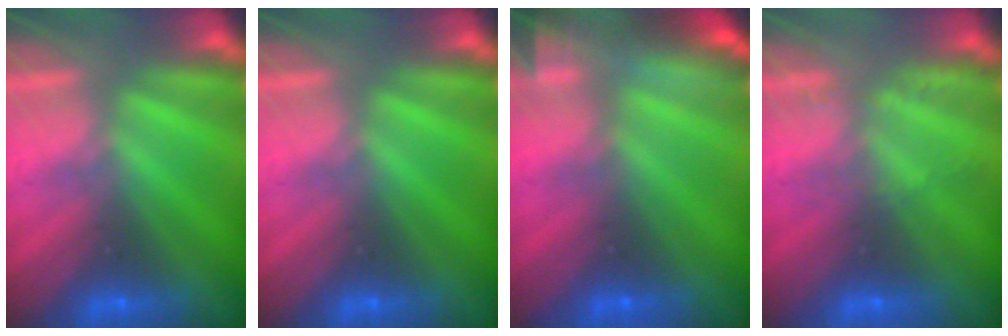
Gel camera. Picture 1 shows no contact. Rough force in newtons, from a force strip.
{"total": 0.0}
{"total": 7.1}
{"total": 2.1}